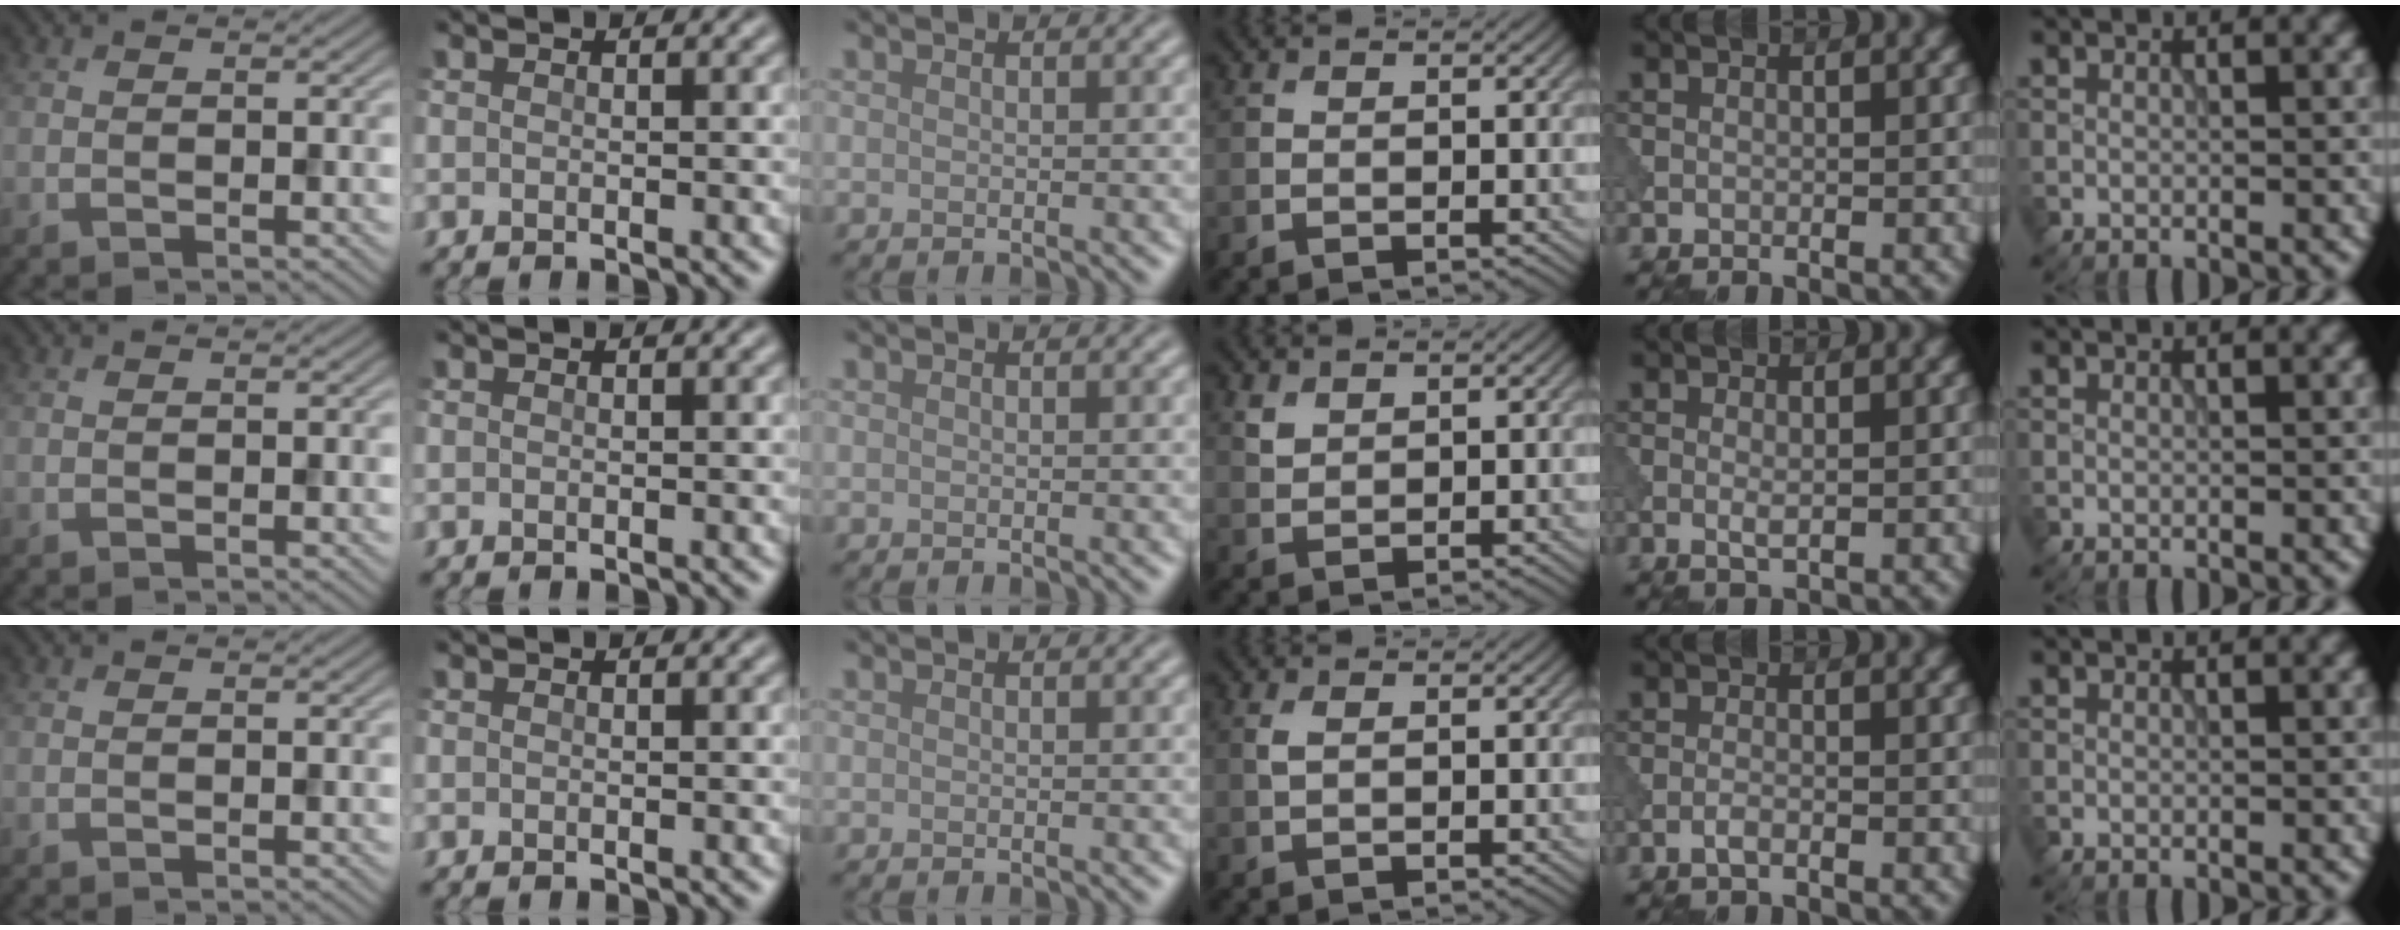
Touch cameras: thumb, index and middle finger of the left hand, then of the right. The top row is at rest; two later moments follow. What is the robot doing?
{"motion": "dispense", "object": "pipette"}